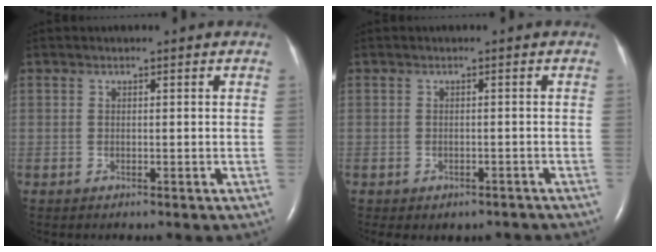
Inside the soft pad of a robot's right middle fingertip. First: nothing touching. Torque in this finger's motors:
{"motor_torque": [0.52, -0.54, 0.13, 0.05]}